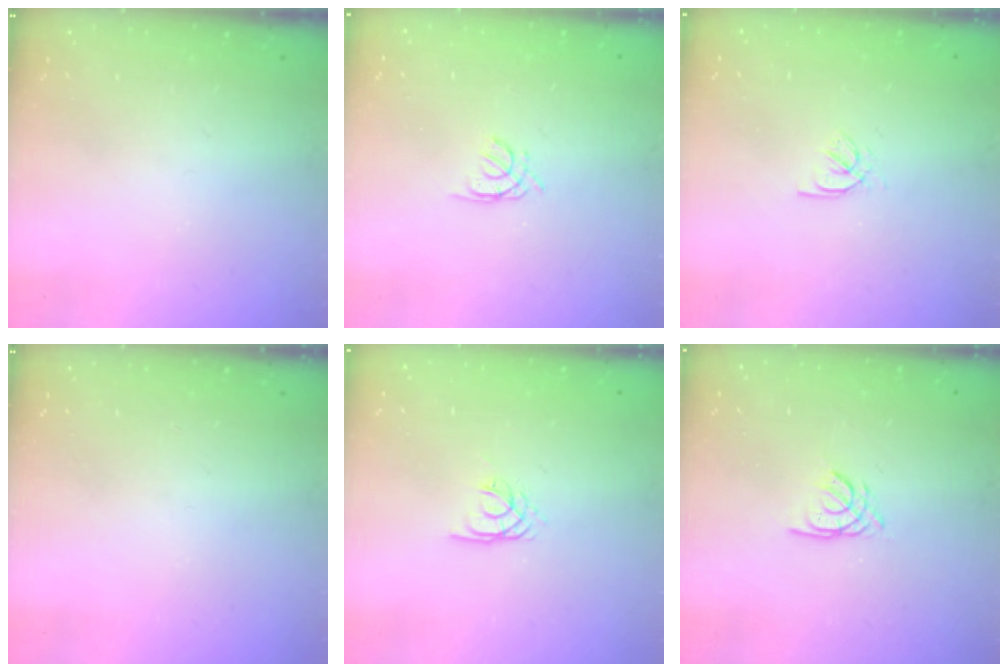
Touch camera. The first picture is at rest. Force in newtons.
{"total": 0.5, "press": 0.4, "slide": 0.3}
{"total": 2.3, "press": 2.2, "slide": 0.3}
{"total": 0.0}
{"total": 2.1, "press": 2.1, "slide": 0.4}
{"total": 2.2, "press": 2.2, "slide": 0.0}